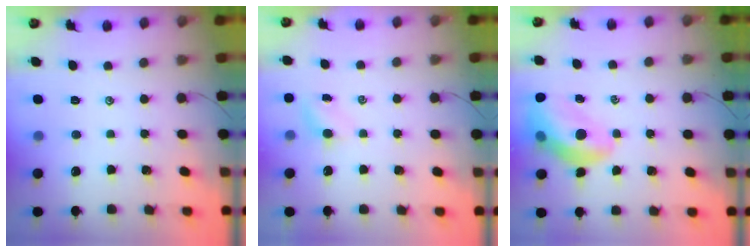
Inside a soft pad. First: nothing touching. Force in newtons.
{"total": 3.5, "press": 3.3, "slide": 1.1}
{"total": 13.4, "press": 12.9, "slide": 3.3}